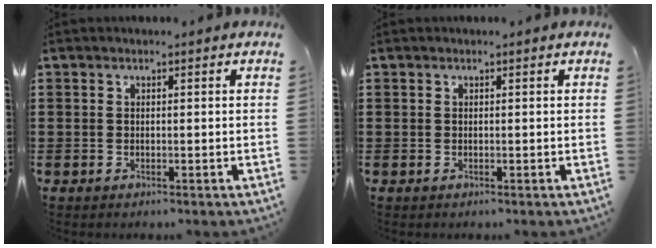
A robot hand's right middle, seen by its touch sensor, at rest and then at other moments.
{"total": 0.0}